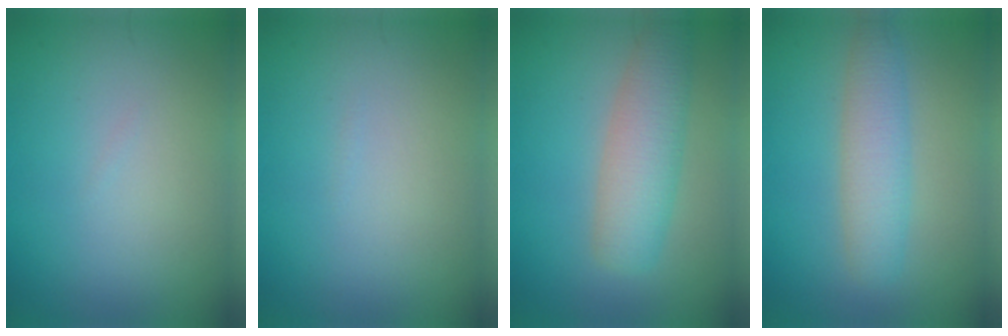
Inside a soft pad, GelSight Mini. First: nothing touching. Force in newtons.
{"total": 0.0}
{"total": 4.8, "press": 4.8, "slide": 0.2}
{"total": 3.7, "press": 3.7, "slide": 0.1}